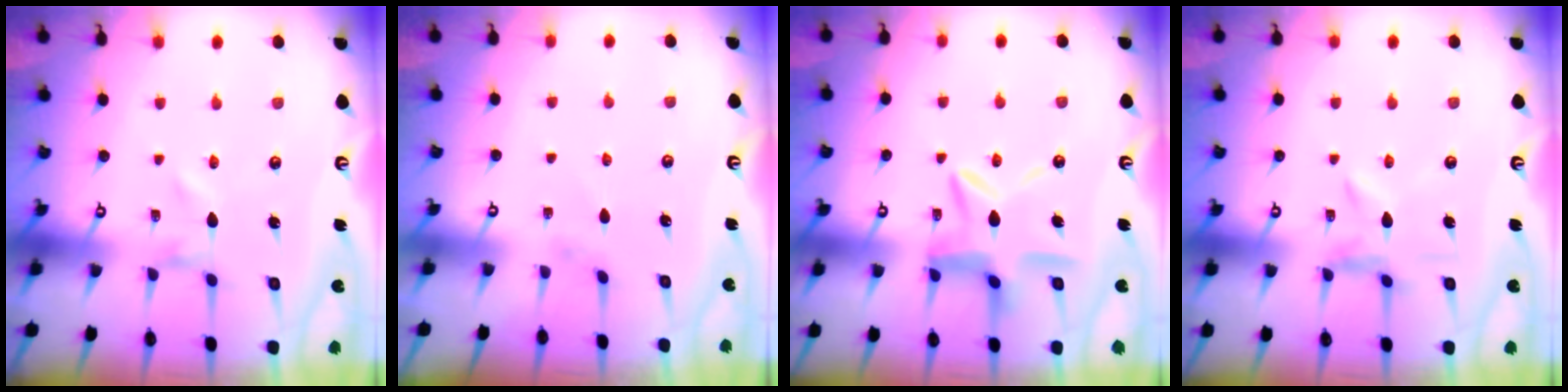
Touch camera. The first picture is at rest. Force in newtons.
{"total": 0.7, "press": 0.6, "slide": 0.4}
{"total": 12.2, "press": 12.2, "slide": 1.2}
{"total": 5.3, "press": 5.2, "slide": 0.4}